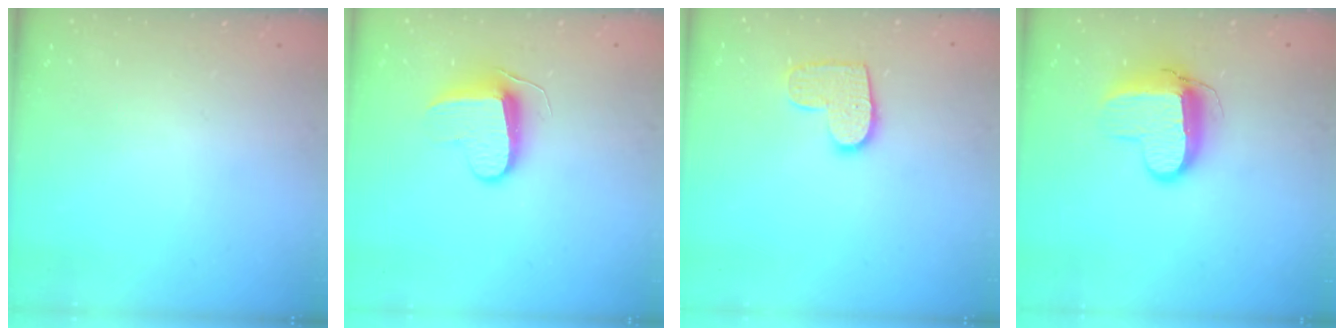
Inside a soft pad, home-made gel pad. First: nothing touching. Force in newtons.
{"total": 8.8, "press": 8.7, "slide": 0.5}
{"total": 9.9, "press": 9.9, "slide": 0.4}
{"total": 11.1, "press": 11.0, "slide": 0.9}